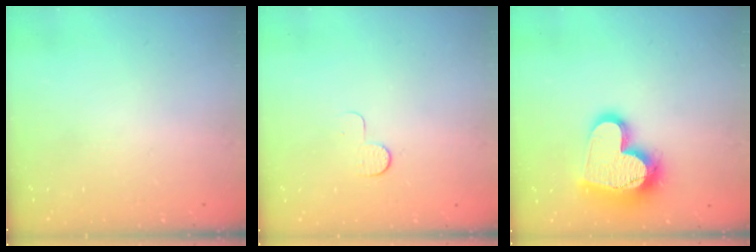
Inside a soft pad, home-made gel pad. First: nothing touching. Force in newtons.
{"total": 5.1, "press": 5.1, "slide": 0.5}
{"total": 17.9, "press": 17.8, "slide": 1.7}